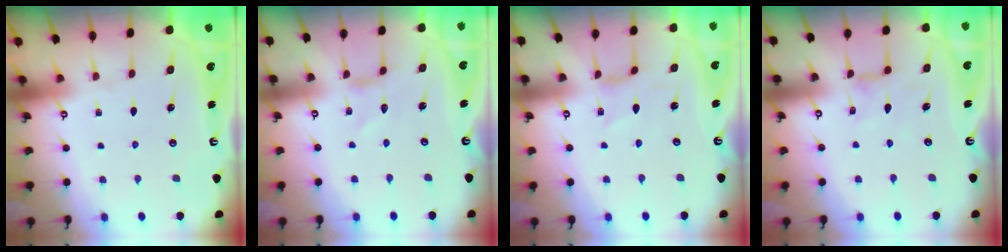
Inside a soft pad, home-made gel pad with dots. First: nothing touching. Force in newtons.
{"total": 0.5, "press": 0.5, "slide": 0.1}
{"total": 2.2, "press": 2.2, "slide": 0.2}
{"total": 1.7, "press": 1.7, "slide": 0.4}